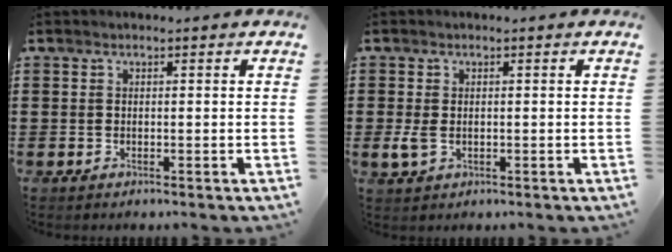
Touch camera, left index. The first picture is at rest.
{"total": 2.1, "force": [-0.3, 1.3, 1.7], "torque": [-0.049, -0.004, -0.009]}